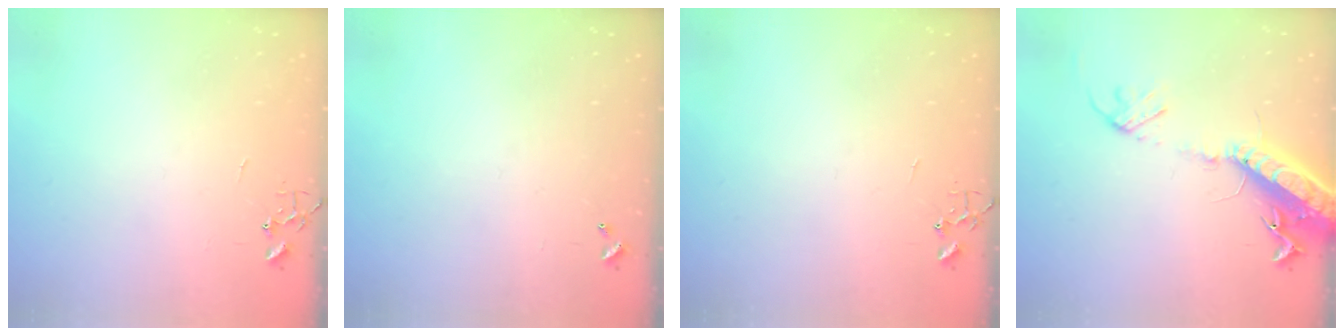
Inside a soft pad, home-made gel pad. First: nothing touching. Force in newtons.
{"total": 0.0}
{"total": 0.0}
{"total": 17.4, "press": 16.9, "slide": 4.1}